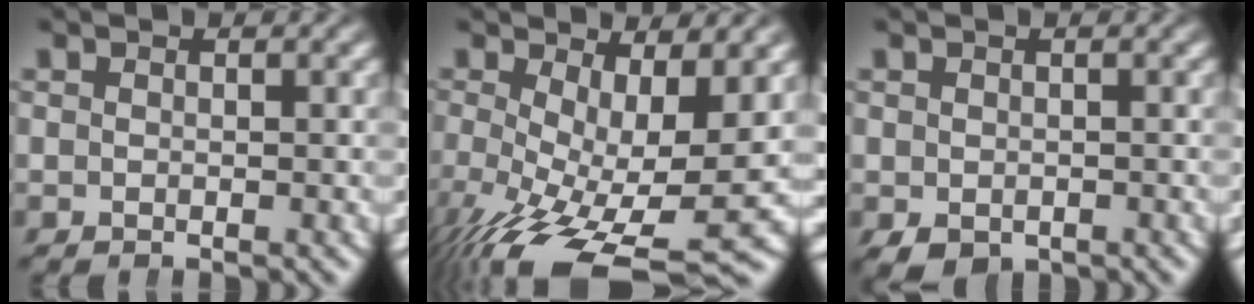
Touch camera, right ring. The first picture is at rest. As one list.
[{"total": 9.5, "force": [-3.9, 4.5, 7.4], "torque": [-0.143, -0.068, -0.027]}, {"total": 2.4, "force": [-1.7, 1.4, 1.0], "torque": [-0.021, -0.020, -0.013]}]